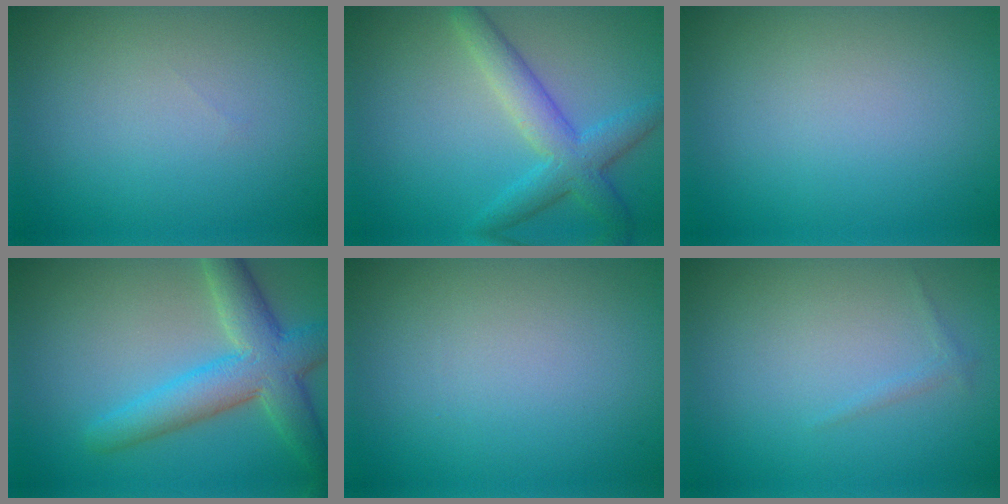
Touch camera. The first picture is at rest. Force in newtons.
{"total": 4.5, "press": 4.5, "slide": 0.1}
{"total": 0.0}
{"total": 6.3, "press": 6.3, "slide": 0.3}
{"total": 0.0}
{"total": 0.6, "press": 0.6, "slide": 0.0}